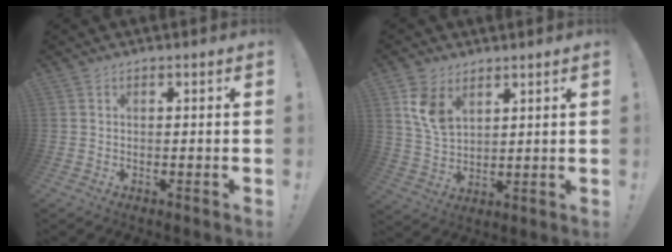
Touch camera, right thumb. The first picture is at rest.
{"total": 8.9, "force": [4.8, 5.5, 5.1], "torque": [-0.083, -0.018, 0.093]}